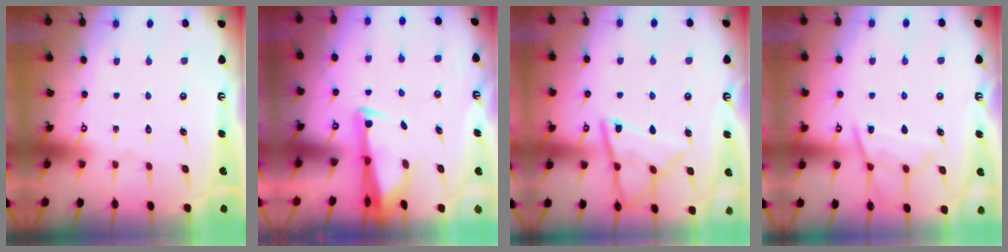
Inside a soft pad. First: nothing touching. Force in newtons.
{"total": 2.9, "press": 2.8, "slide": 0.9}
{"total": 12.1, "press": 12.1, "slide": 1.1}
{"total": 11.0, "press": 11.0, "slide": 1.2}